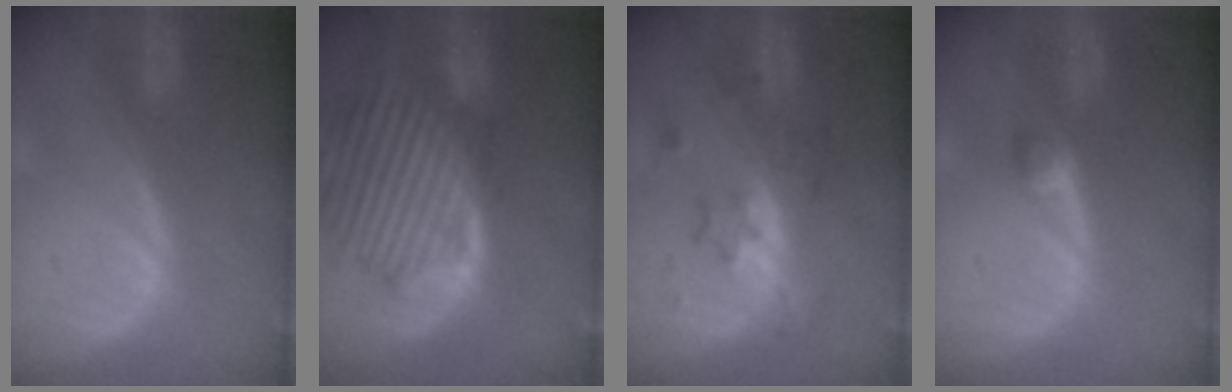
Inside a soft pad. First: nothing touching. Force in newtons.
{"total": 13.3, "press": 11.6, "slide": 6.4}
{"total": 5.9, "press": 5.8, "slide": 1.0}
{"total": 2.0, "press": 1.7, "slide": 1.1}